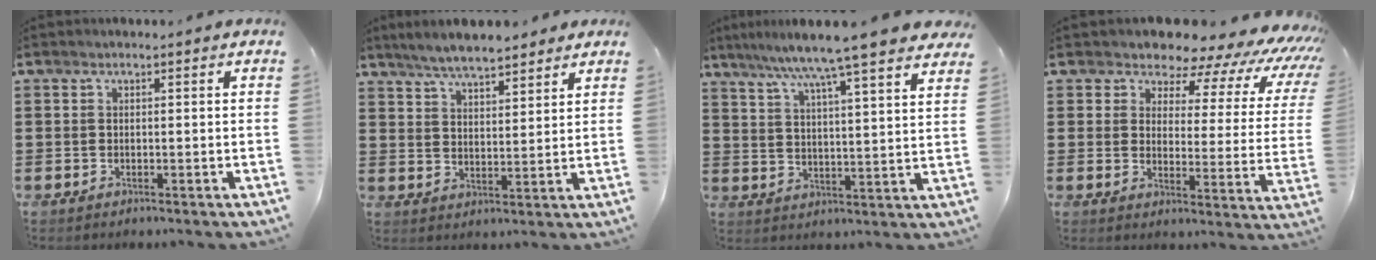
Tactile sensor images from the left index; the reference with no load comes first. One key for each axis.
{"total": 5.8, "fx": 5.4, "fy": 1.1, "fz": 1.8, "tx": -0.053, "ty": -0.008, "tz": 0.099}
{"total": 8.1, "fx": 6.8, "fy": -1.2, "fz": 4.1, "tx": -0.104, "ty": -0.039, "tz": 0.111}
{"total": 7.6, "fx": 6.6, "fy": 2.6, "fz": 2.8, "tx": -0.065, "ty": -0.048, "tz": 0.112}